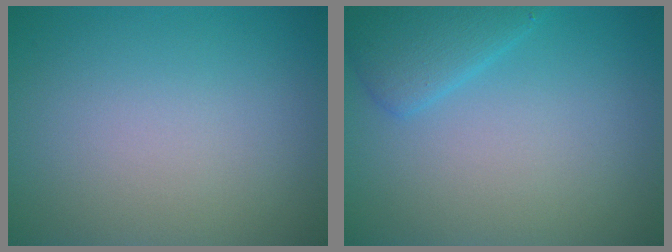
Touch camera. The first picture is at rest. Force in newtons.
{"total": 2.8, "press": 2.8, "slide": 0.2}